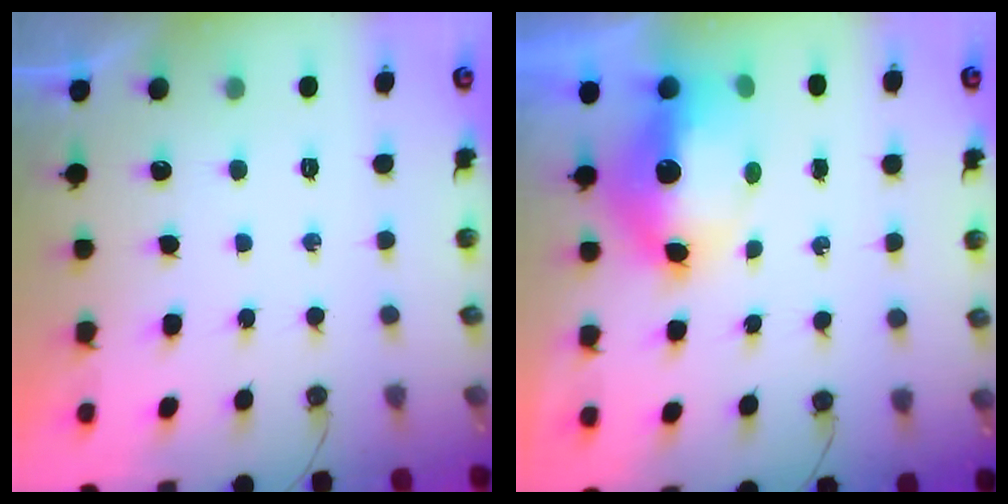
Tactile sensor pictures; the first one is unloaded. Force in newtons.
{"total": 9.4, "press": 9.3, "slide": 1.1}